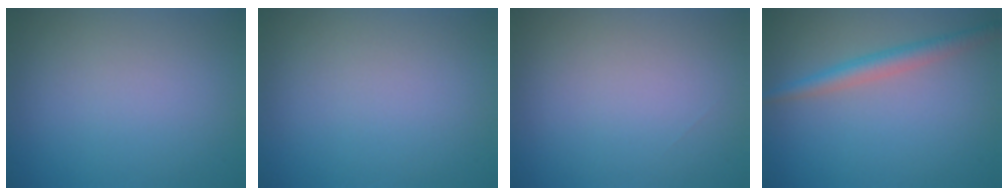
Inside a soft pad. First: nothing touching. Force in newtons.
{"total": 0.0}
{"total": 0.0}
{"total": 2.6, "press": 2.6, "slide": 0.0}